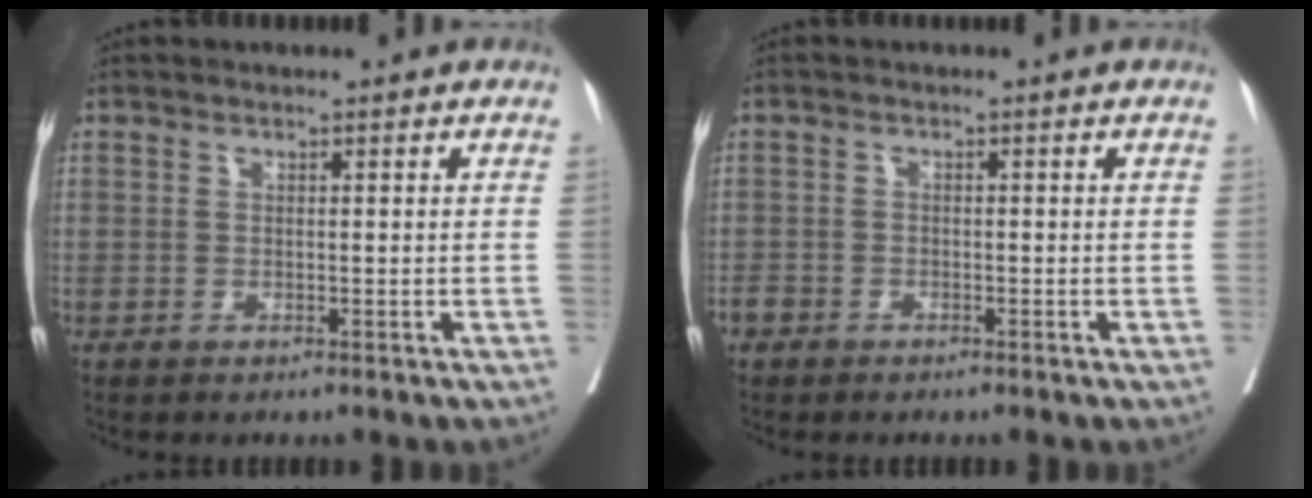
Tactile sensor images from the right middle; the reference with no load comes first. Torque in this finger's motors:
{"motor_torque": [0.39, -0.58, 0.23, 0.04]}